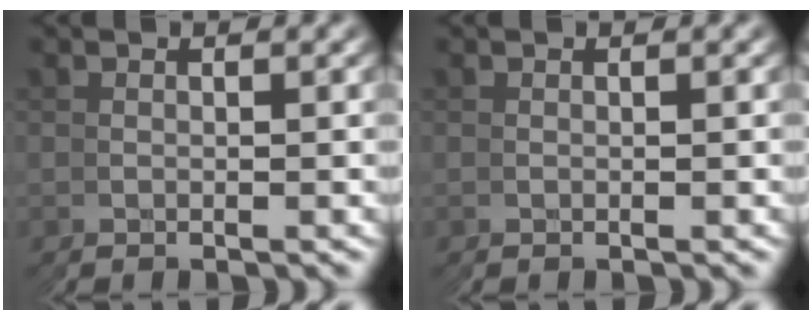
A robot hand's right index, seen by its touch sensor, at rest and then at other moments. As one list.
[{"total": 0.0}]